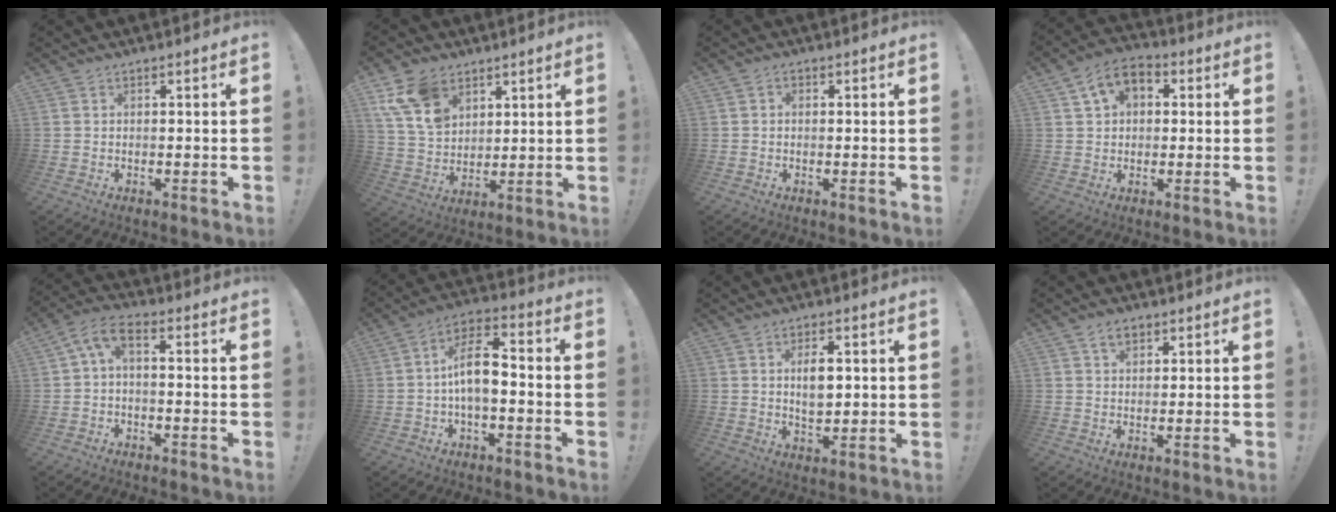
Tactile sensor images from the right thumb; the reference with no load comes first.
{"total": 13.9, "force": [7.8, 9.4, 6.7], "torque": [-0.135, -0.031, 0.157]}
{"total": 1.3, "force": [-0.4, 1.0, 0.6], "torque": [-0.014, 0.006, -0.006]}
{"total": 8.8, "force": [3.2, 6.2, 5.4], "torque": [-0.086, -0.001, 0.062]}
{"total": 5.0, "force": [-0.3, 1.8, 4.7], "torque": [-0.104, -0.007, -0.005]}
{"total": 10.6, "force": [-1.1, 4.9, 9.4], "torque": [-0.165, 0.012, -0.019]}
{"total": 6.2, "force": [1.3, 3.7, 4.8], "torque": [-0.073, -0.004, 0.016]}
{"total": 3.7, "force": [2.0, 2.3, 2.1], "torque": [-0.026, -0.003, 0.034]}